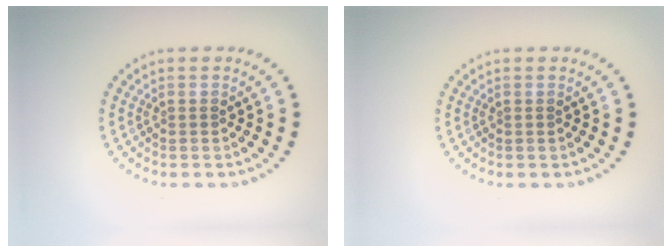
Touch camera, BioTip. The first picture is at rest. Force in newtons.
{"total": 0.0}